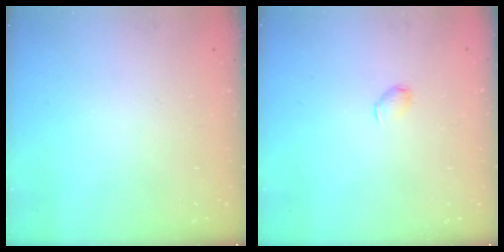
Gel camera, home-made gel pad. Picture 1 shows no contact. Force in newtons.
{"total": 2.9, "press": 2.9, "slide": 0.5}